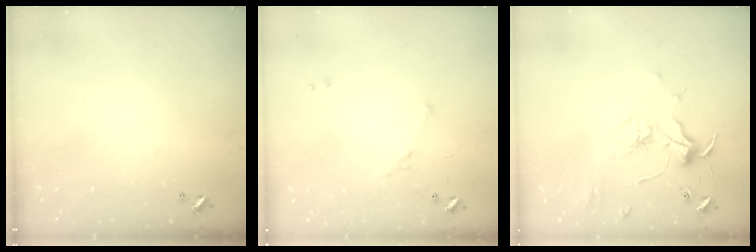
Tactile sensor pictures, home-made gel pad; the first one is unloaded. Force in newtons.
{"total": 5.9, "press": 5.9, "slide": 0.8}
{"total": 2.0, "press": 1.8, "slide": 0.7}